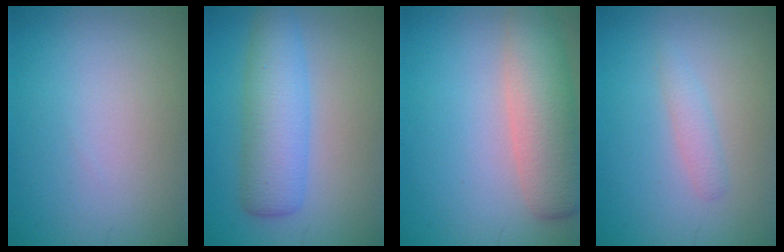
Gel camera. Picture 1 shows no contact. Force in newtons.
{"total": 5.3, "press": 5.3, "slide": 0.1}
{"total": 5.6, "press": 5.5, "slide": 0.3}
{"total": 1.4, "press": 1.4, "slide": 0.1}